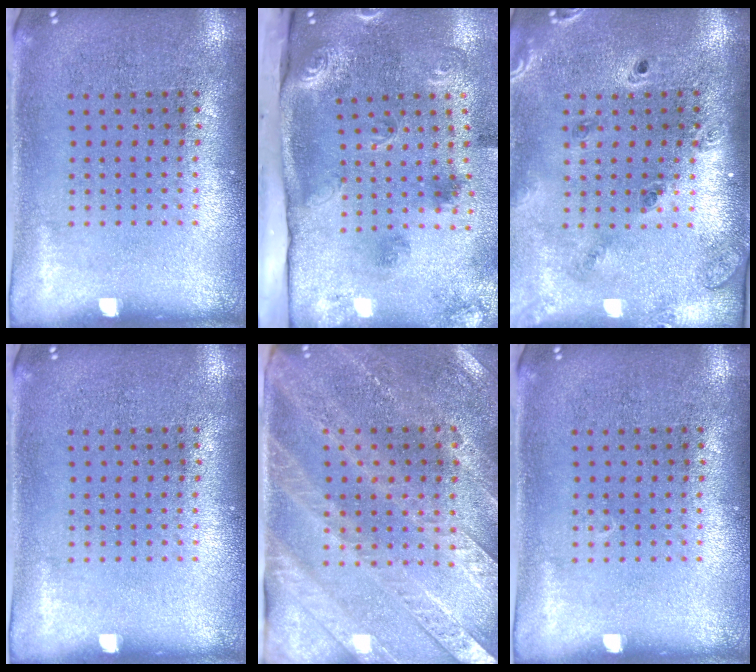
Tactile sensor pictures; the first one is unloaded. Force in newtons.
{"total": 3.2, "press": 2.1, "slide": 2.4}
{"total": 1.4, "press": 1.4, "slide": 0.1}
{"total": 0.0}
{"total": 2.9, "press": 2.7, "slide": 1.2}
{"total": 0.0}